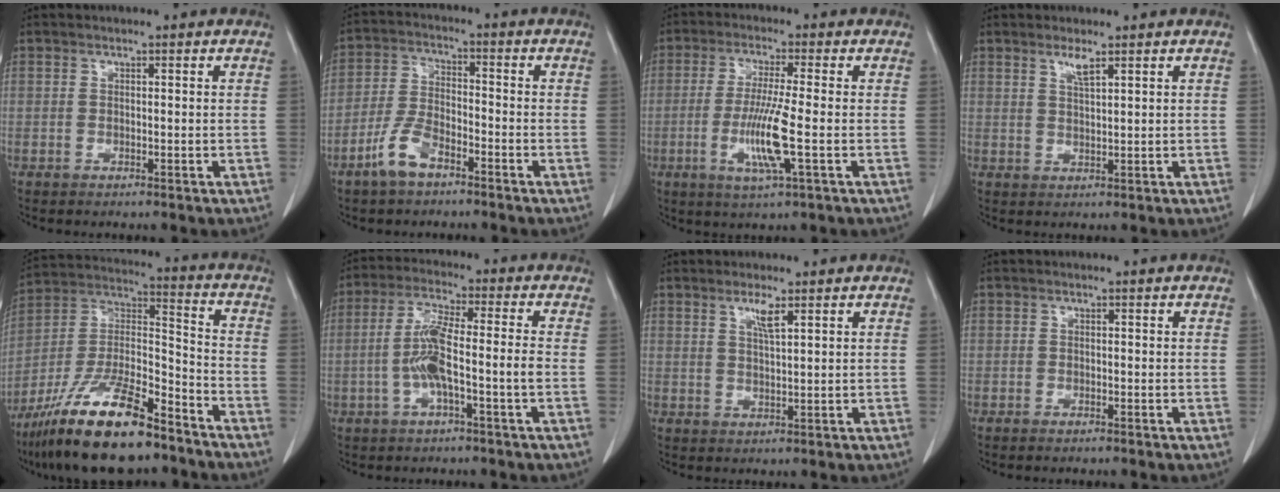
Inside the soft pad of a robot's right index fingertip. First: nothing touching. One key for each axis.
{"total": 6.7, "fx": -4.4, "fy": 2.7, "fz": 4.2, "tx": -0.099, "ty": 0.001, "tz": -0.089}
{"total": 8.4, "fx": -2.0, "fy": -0.3, "fz": 8.2, "tx": -0.164, "ty": -0.017, "tz": -0.039}
{"total": 2.1, "fx": 1.5, "fy": 0.0, "fz": 1.5, "tx": -0.035, "ty": -0.003, "tz": 0.030}
{"total": 19.4, "fx": -14.2, "fy": 4.0, "fz": 12.6, "tx": -0.261, "ty": -0.011, "tz": -0.257}
{"total": 7.9, "fx": -1.9, "fy": 0.4, "fz": 7.7, "tx": -0.160, "ty": 0.015, "tz": -0.038}
{"total": 2.6, "fx": 1.6, "fy": 0.0, "fz": 2.1, "tx": -0.047, "ty": -0.002, "tz": 0.031}
{"total": 0.6, "fx": -0.6, "fy": 0.1, "fz": 0.3, "tx": -0.010, "ty": -0.002, "tz": -0.008}